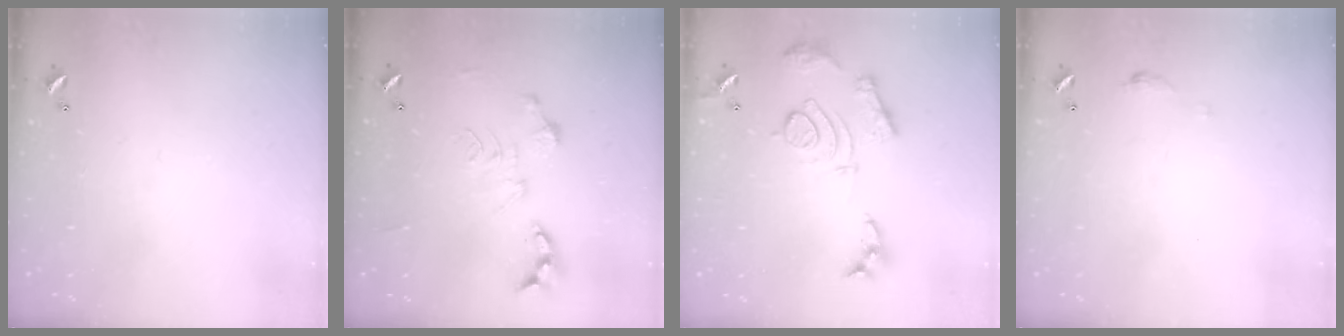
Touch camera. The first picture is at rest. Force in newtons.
{"total": 0.0}
{"total": 14.5, "press": 14.4, "slide": 1.3}
{"total": 3.5, "press": 3.5, "slide": 0.6}